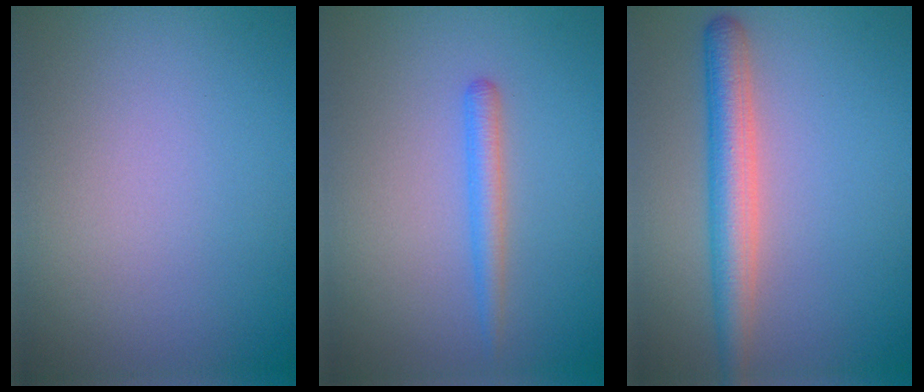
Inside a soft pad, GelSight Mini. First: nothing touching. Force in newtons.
{"total": 1.7, "press": 1.7, "slide": 0.2}
{"total": 4.0, "press": 4.0, "slide": 0.2}